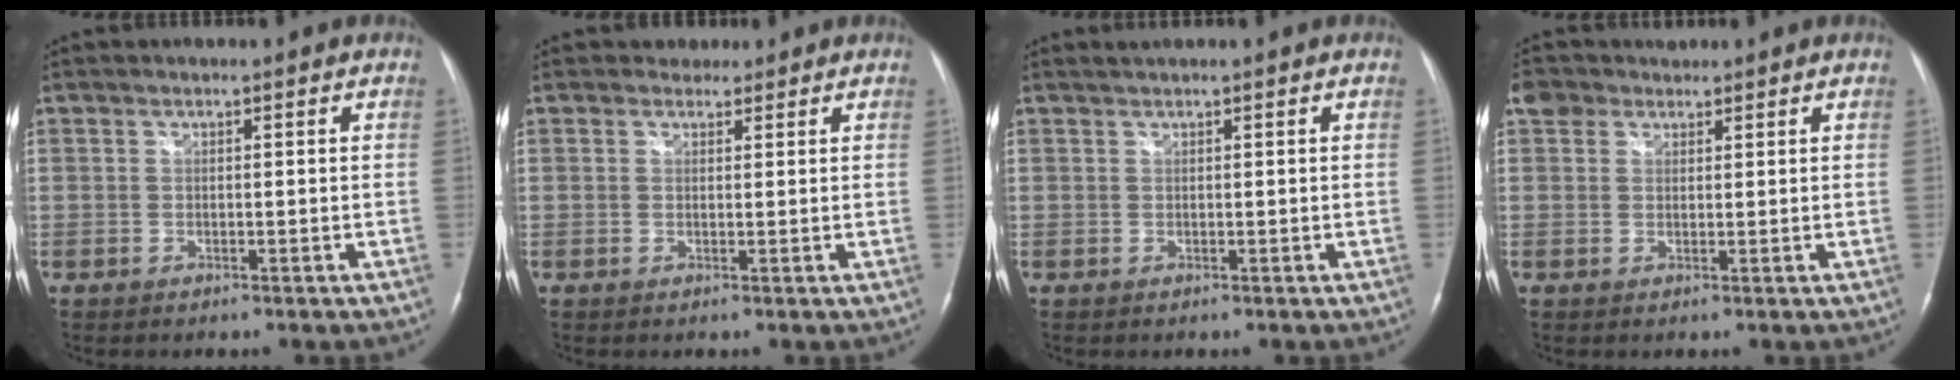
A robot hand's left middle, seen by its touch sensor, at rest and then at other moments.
{"total": 1.6, "force": [1.3, 1.0, -0.2], "torque": [0.006, 0.007, 0.015]}
{"total": 0.6, "force": [0.6, -0.1, 0.2], "torque": [-0.008, 0.009, 0.015]}
{"total": 3.0, "force": [2.0, 2.2, 0.4], "torque": [-0.011, 0.025, 0.035]}